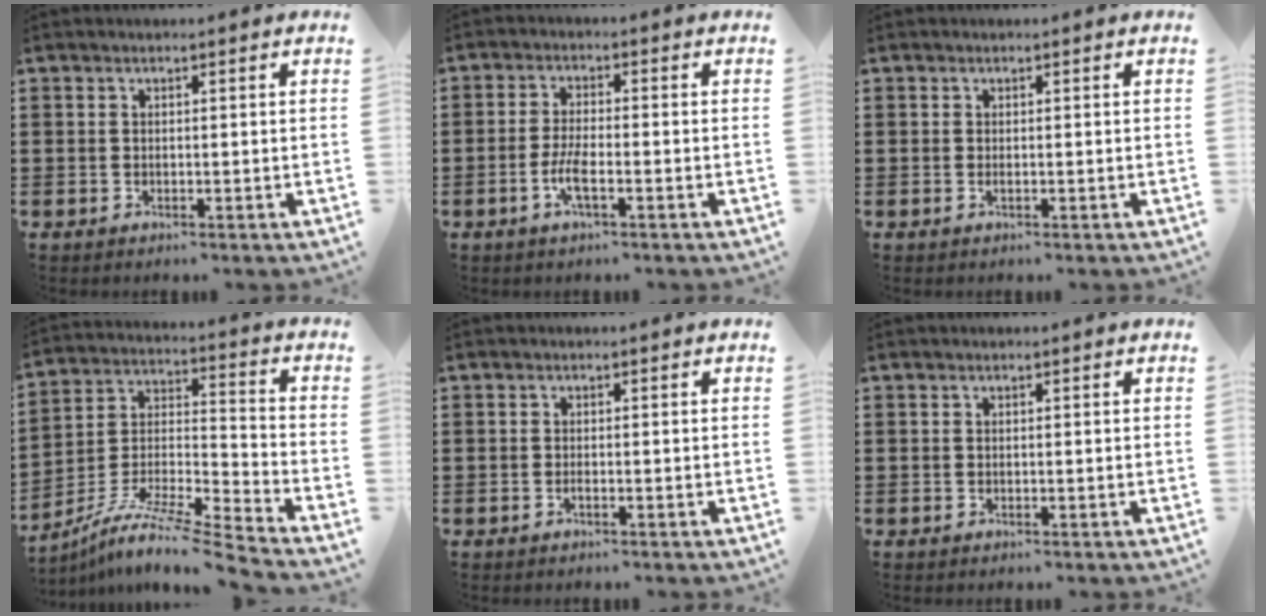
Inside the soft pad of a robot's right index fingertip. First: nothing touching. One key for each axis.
{"total": 3.2, "fx": -1.4, "fy": 0.6, "fz": 2.8, "tx": -0.063, "ty": -0.005, "tz": -0.028}
{"total": 0.5, "fx": -0.1, "fy": 0.1, "fz": 0.5, "tx": -0.010, "ty": -0.003, "tz": -0.002}
{"total": 9.7, "fx": -8.2, "fy": 0.1, "fz": 5.2, "tx": -0.097, "ty": -0.002, "tz": -0.167}
{"total": 0.7, "fx": -0.4, "fy": 0.1, "fz": 0.6, "tx": -0.012, "ty": -0.004, "tz": -0.006}
{"total": 0.0}